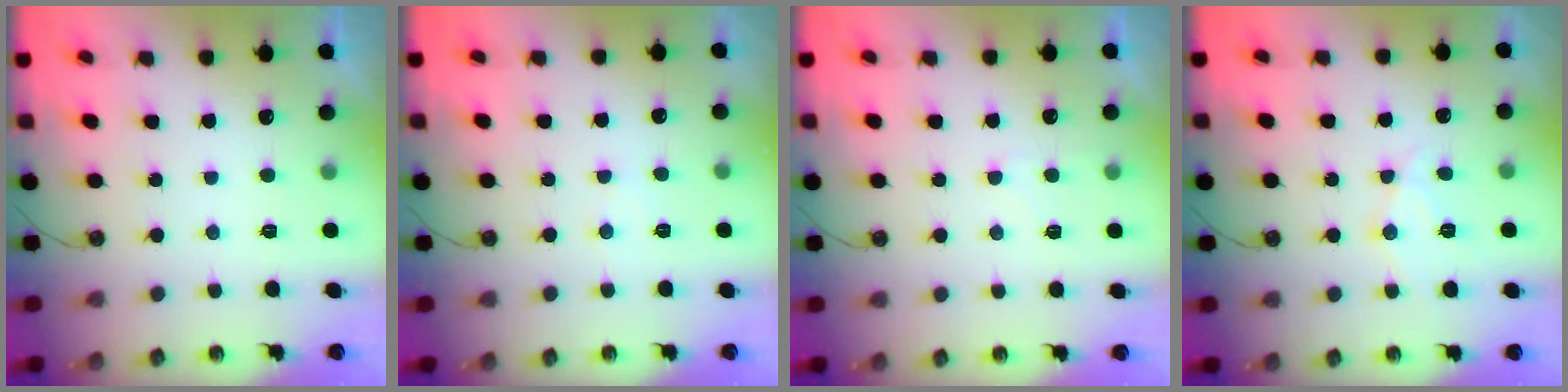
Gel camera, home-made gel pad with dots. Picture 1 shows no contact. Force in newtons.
{"total": 4.8, "press": 4.8, "slide": 0.7}
{"total": 5.2, "press": 5.1, "slide": 0.7}
{"total": 10.0, "press": 10.0, "slide": 0.2}